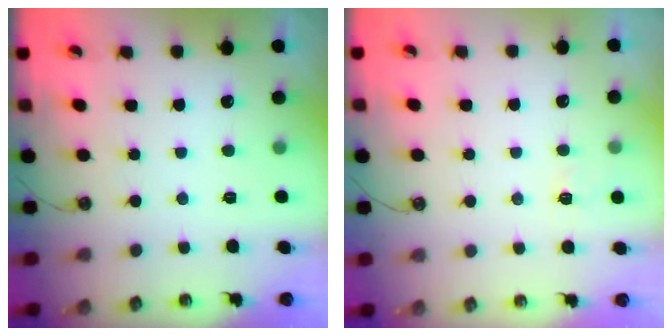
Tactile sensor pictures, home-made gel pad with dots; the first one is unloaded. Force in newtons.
{"total": 2.8, "press": 2.8, "slide": 0.4}